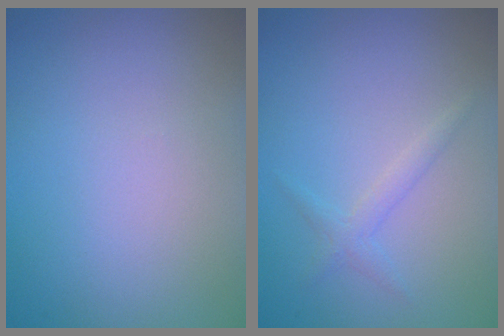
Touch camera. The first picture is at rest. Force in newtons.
{"total": 1.4, "press": 1.4, "slide": 0.1}